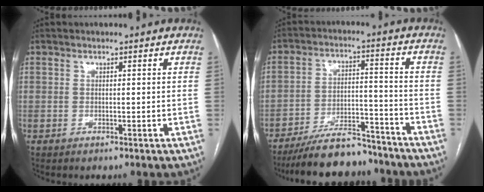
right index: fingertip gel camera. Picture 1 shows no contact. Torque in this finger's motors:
{"motor_torque": [0.36, -0.42, 0.00, -0.02]}